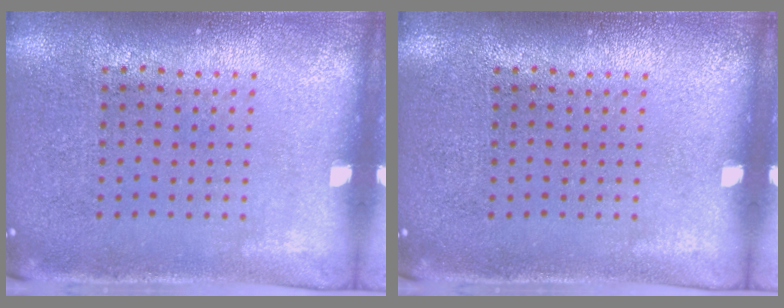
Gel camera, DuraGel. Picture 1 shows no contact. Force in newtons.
{"total": 0.0}